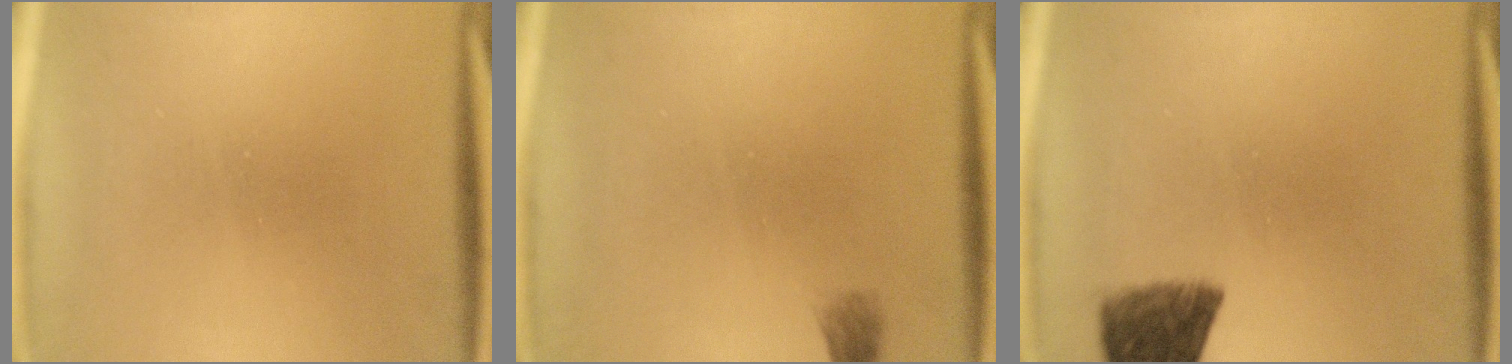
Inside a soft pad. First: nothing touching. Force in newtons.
{"total": 1.1}
{"total": 7.8}